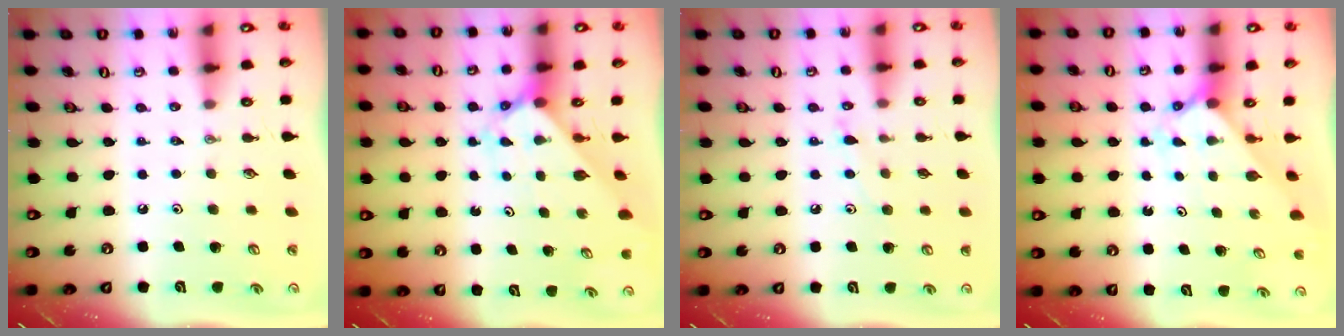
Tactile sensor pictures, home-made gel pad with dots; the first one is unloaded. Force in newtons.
{"total": 2.2, "press": 2.2, "slide": 0.2}
{"total": 6.7, "press": 6.6, "slide": 0.7}
{"total": 2.1, "press": 2.1, "slide": 0.2}